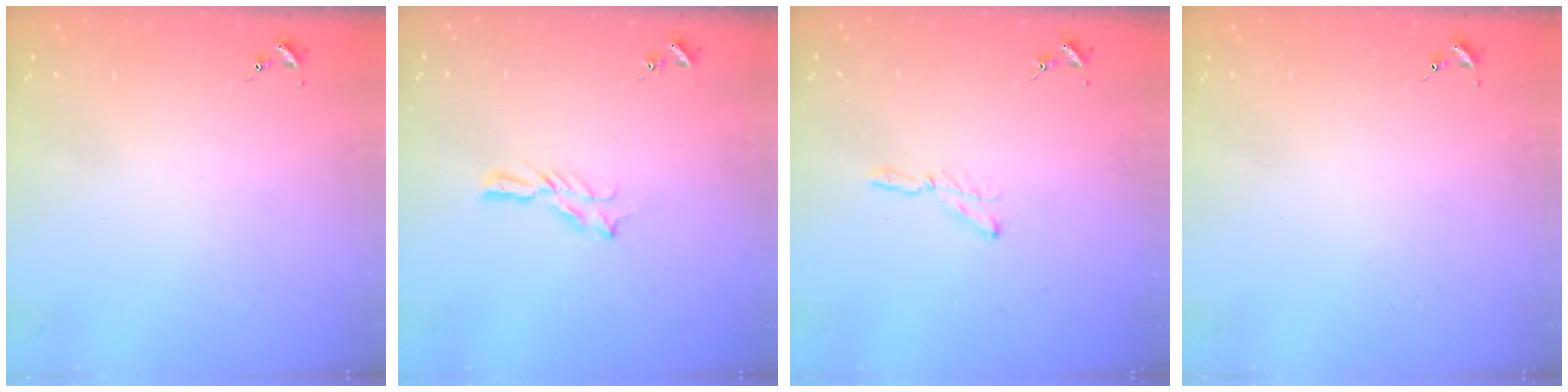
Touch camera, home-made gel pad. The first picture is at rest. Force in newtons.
{"total": 6.2, "press": 6.2, "slide": 0.1}
{"total": 3.9, "press": 3.9, "slide": 0.3}
{"total": 0.0}